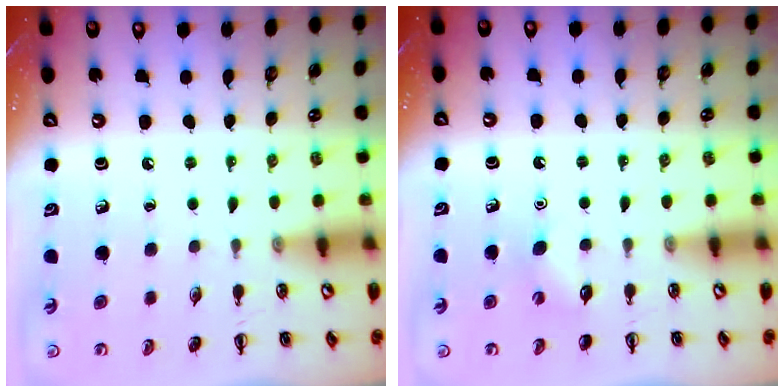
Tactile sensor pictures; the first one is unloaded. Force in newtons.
{"total": 2.8, "press": 2.7, "slide": 0.8}